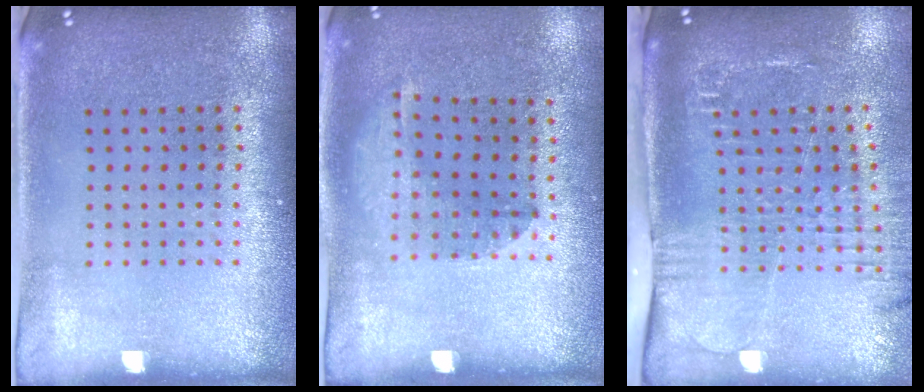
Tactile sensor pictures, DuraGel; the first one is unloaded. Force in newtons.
{"total": 1.3, "press": 1.0, "slide": 0.8}
{"total": 2.6, "press": 2.1, "slide": 1.6}